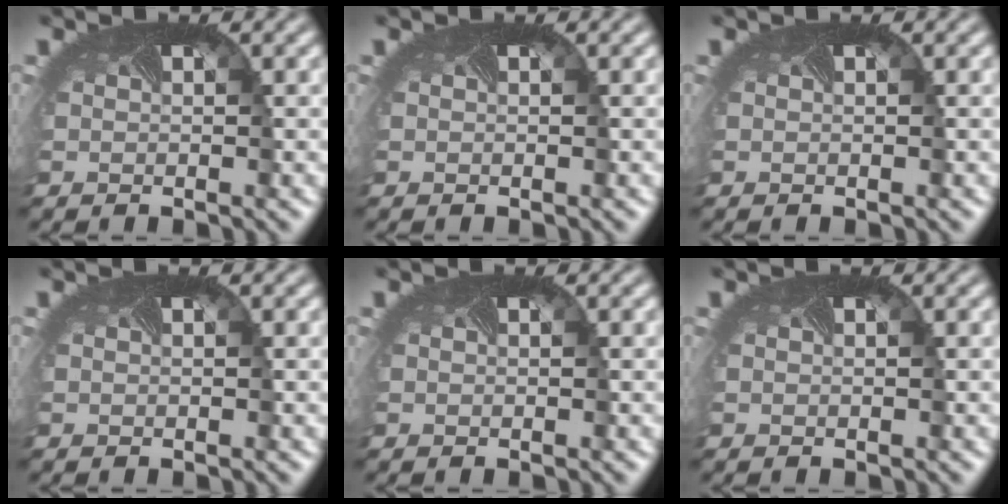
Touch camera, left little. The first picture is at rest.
{"total": 0.0}
{"total": 0.0}
{"total": 0.0}
{"total": 0.0}
{"total": 0.0}